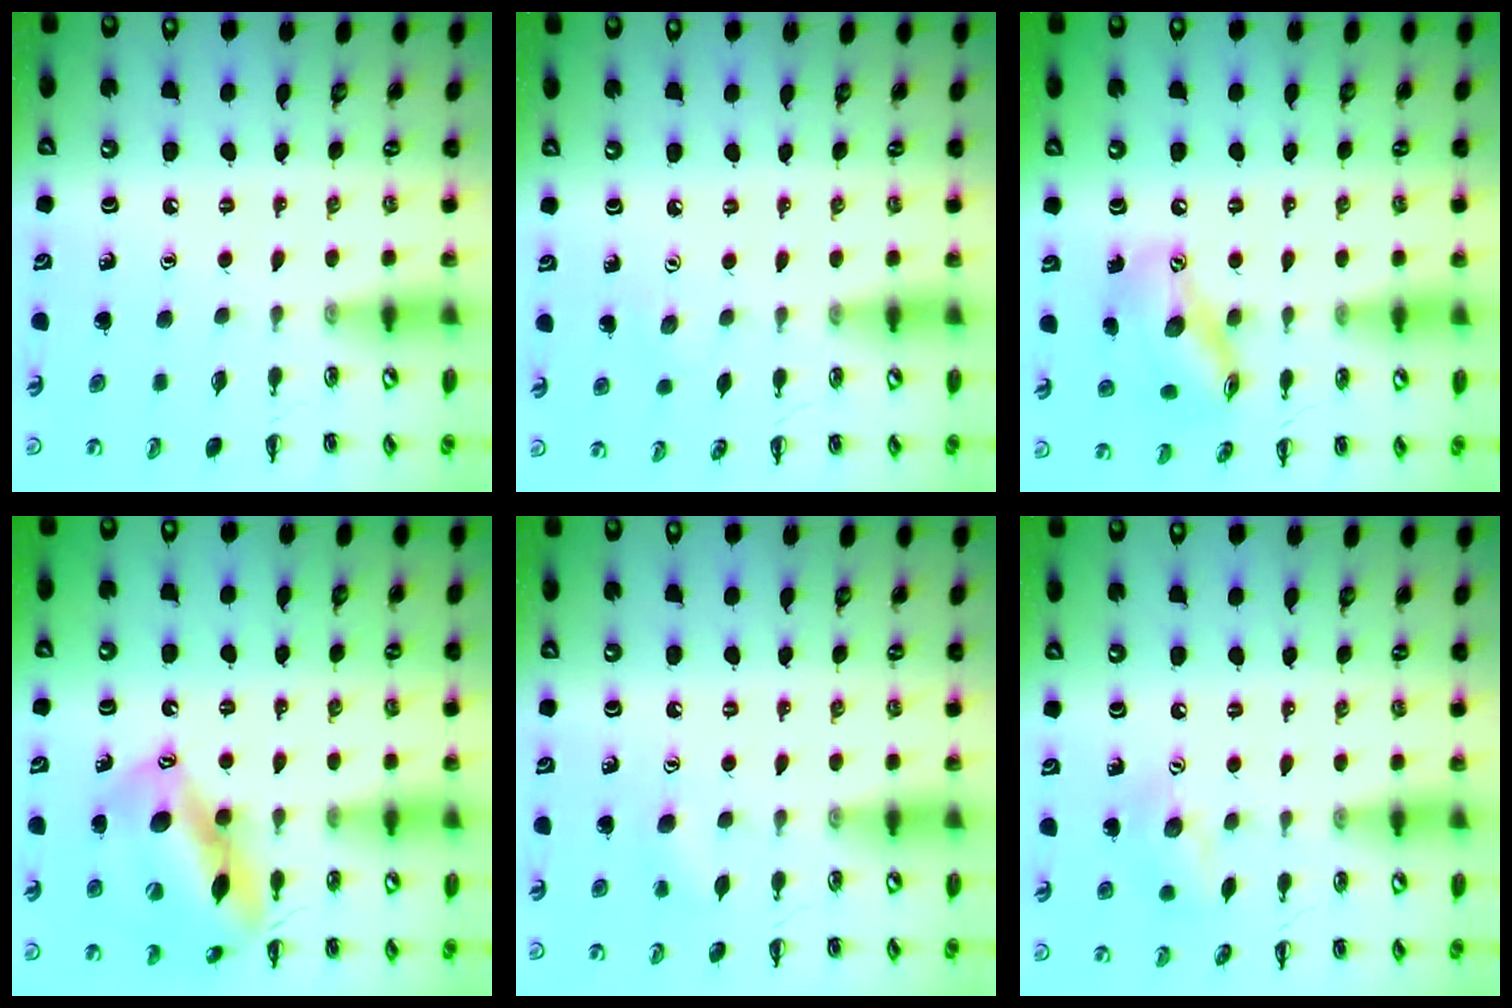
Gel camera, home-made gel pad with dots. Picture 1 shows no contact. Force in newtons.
{"total": 3.2, "press": 3.1, "slide": 0.7}
{"total": 13.3, "press": 13.2, "slide": 1.7}
{"total": 14.4, "press": 13.9, "slide": 3.9}
{"total": 3.9, "press": 3.7, "slide": 1.1}
{"total": 8.3, "press": 8.2, "slide": 1.2}